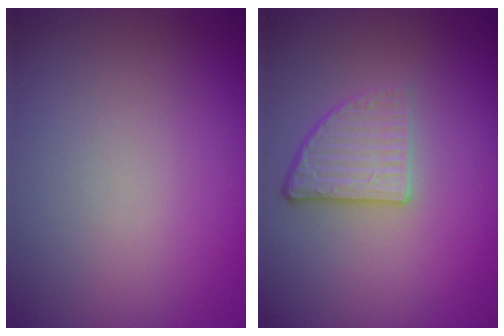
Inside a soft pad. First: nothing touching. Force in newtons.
{"total": 3.0, "press": 2.3, "slide": 1.8}